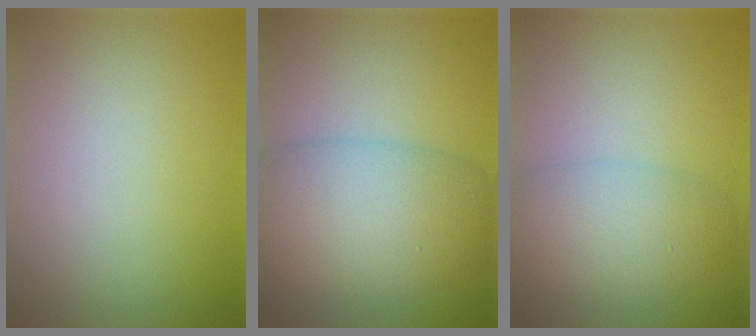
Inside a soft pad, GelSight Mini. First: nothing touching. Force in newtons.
{"total": 8.6, "press": 8.6, "slide": 0.3}
{"total": 4.8, "press": 4.8, "slide": 0.2}